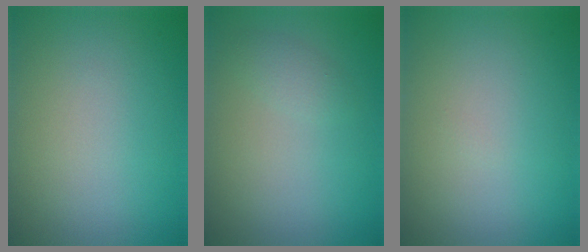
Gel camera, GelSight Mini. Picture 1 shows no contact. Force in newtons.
{"total": 2.3, "press": 2.3, "slide": 0.2}
{"total": 0.0}